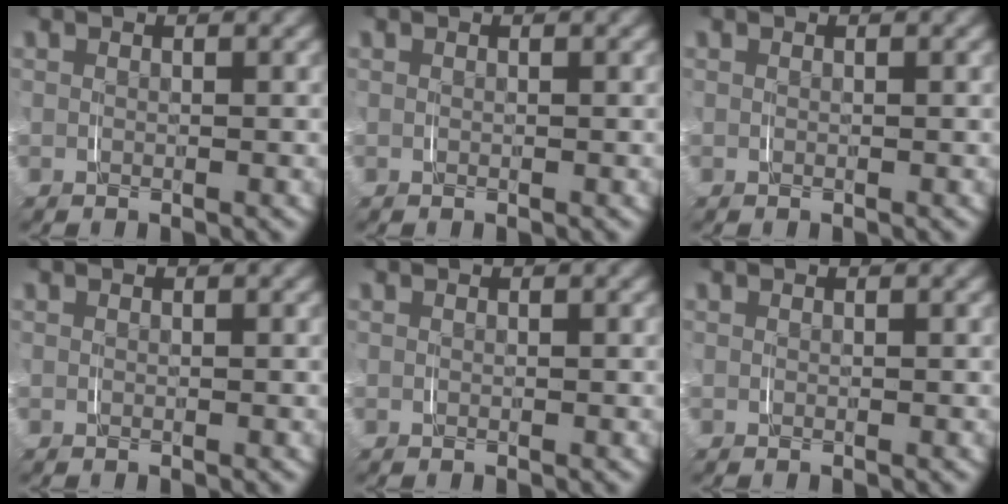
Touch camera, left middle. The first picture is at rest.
{"total": 0.0}
{"total": 0.0}
{"total": 0.0}
{"total": 0.0}
{"total": 0.0}